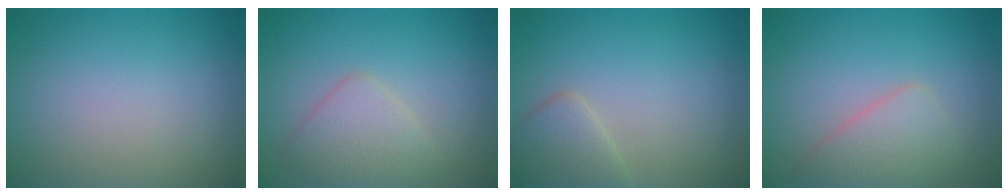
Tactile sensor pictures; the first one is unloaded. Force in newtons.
{"total": 3.0, "press": 3.0, "slide": 0.1}
{"total": 2.5, "press": 2.5, "slide": 0.2}
{"total": 2.8, "press": 2.8, "slide": 0.2}